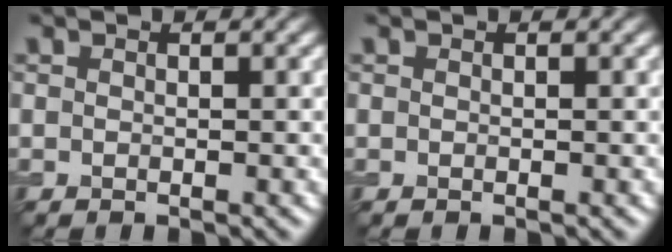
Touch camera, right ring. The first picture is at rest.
{"total": 0.0}